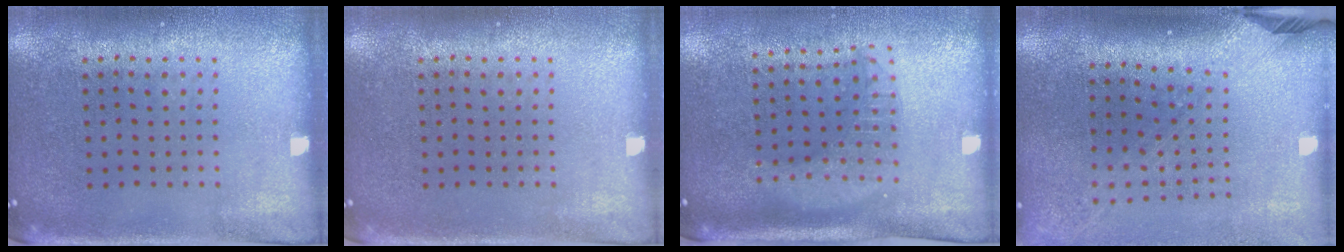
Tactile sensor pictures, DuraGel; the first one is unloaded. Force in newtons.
{"total": 0.0}
{"total": 1.8, "press": 1.5, "slide": 1.0}
{"total": 2.3, "press": 1.7, "slide": 1.6}